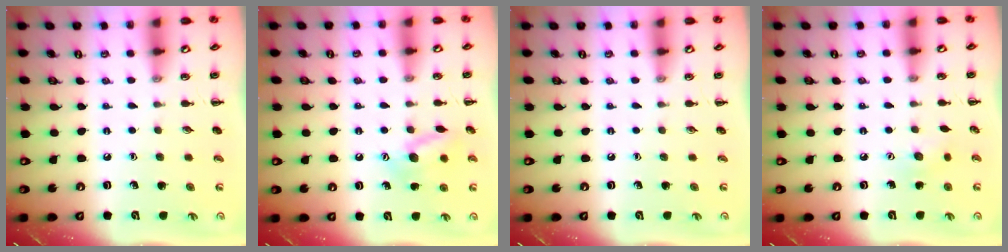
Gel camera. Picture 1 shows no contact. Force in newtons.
{"total": 11.9, "press": 11.9, "slide": 0.7}
{"total": 0.0}
{"total": 3.8, "press": 3.7, "slide": 1.1}